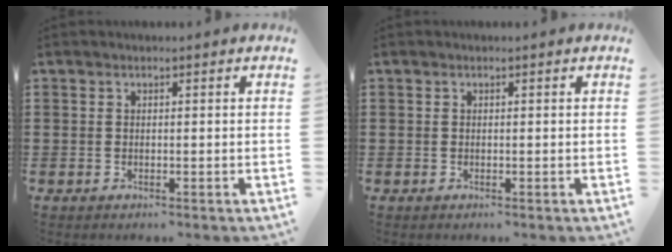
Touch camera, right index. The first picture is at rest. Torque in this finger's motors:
{"motor_torque": [0.14, -0.09, -0.02, 0.00]}